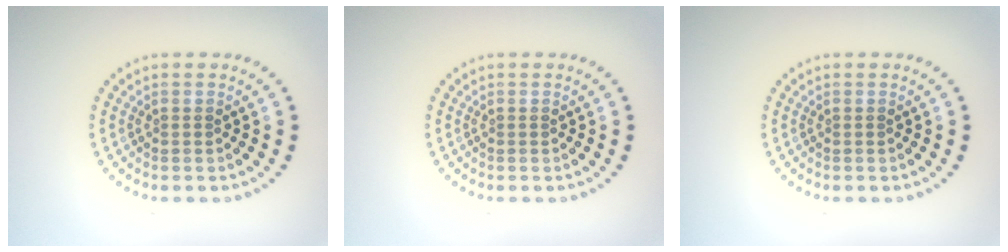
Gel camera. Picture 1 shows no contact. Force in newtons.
{"total": 0.0}
{"total": 0.0}